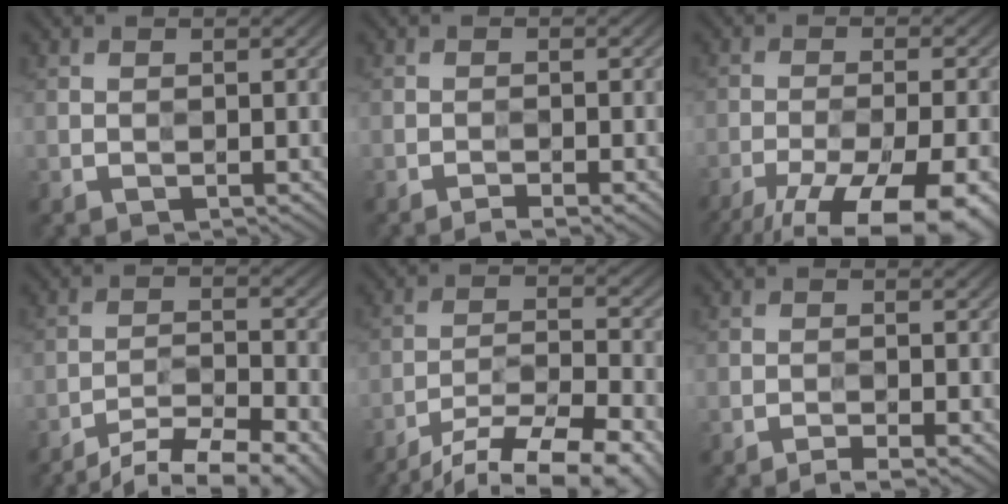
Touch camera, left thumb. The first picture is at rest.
{"total": 1.8, "force": [-1.3, 0.1, 1.2], "torque": [-0.017, 0.005, -0.026]}
{"total": 16.9, "force": [-12.6, 4.9, 10.2], "torque": [-0.161, -0.031, -0.168]}
{"total": 10.1, "force": [-8.2, 2.1, 5.6], "torque": [-0.101, -0.011, -0.128]}
{"total": 15.0, "force": [-12.1, 3.5, 8.1], "torque": [-0.147, -0.019, -0.179]}
{"total": 2.3, "force": [-1.7, 0.2, 1.5], "torque": [-0.021, 0.005, -0.033]}